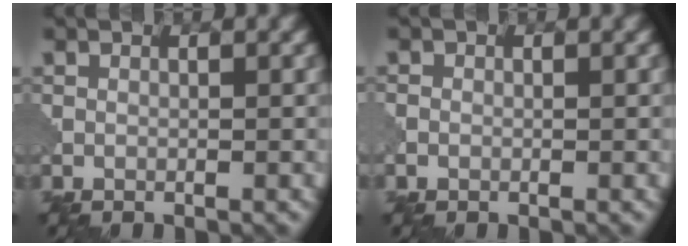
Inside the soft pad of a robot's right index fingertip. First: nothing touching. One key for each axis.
{"total": 0.7, "fx": -0.3, "fy": 0.6, "fz": 0.2, "tx": 0.001, "ty": -0.004, "tz": -0.005}